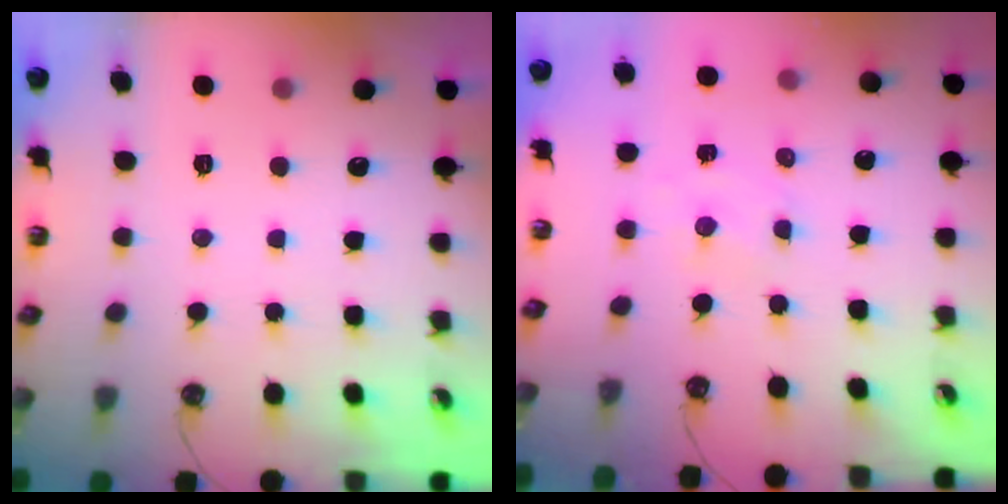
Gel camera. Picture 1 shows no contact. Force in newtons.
{"total": 2.3, "press": 2.3, "slide": 0.4}